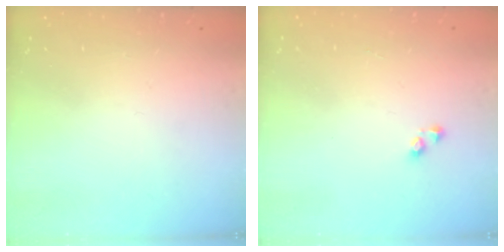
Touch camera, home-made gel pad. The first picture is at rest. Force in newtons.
{"total": 1.8, "press": 1.8, "slide": 0.2}